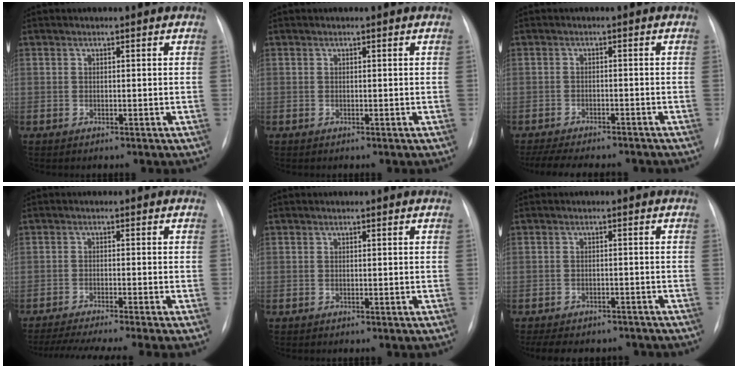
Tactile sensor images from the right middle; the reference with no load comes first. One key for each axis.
{"total": 0.0}
{"total": 12.9, "fx": -11.3, "fy": 3.3, "fz": 5.4, "tx": -0.097, "ty": -0.005, "tz": -0.149}
{"total": 12.2, "fx": -10.2, "fy": -0.8, "fz": 6.5, "tx": -0.087, "ty": -0.021, "tz": -0.155}
{"total": 0.0}
{"total": 10.8, "fx": -9.3, "fy": 4.3, "fz": 3.5, "tx": -0.064, "ty": 0.006, "tz": -0.113}